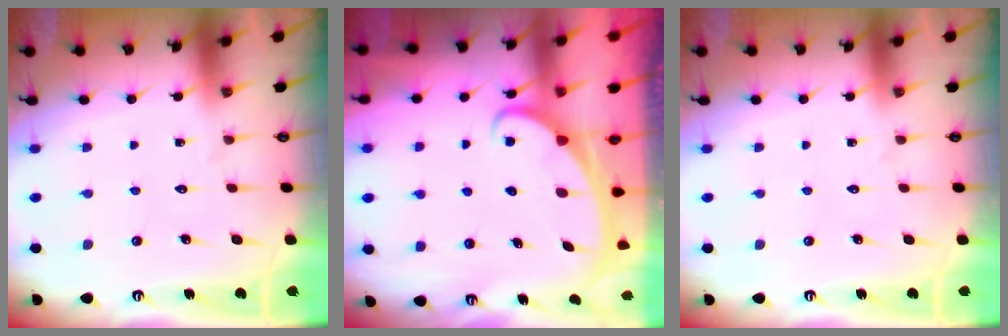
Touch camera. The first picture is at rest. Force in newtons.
{"total": 2.4, "press": 2.3, "slide": 0.3}
{"total": 0.0}